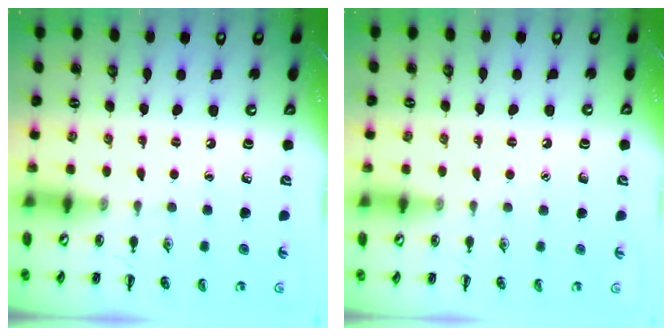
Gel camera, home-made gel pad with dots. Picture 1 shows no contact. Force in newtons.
{"total": 1.5, "press": 1.4, "slide": 0.1}